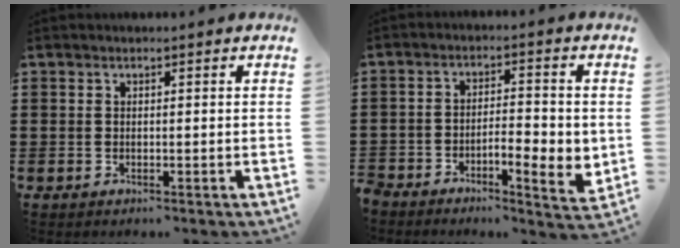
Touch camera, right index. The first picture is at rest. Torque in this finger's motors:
{"motor_torque": [0.97, 0.38, 0.19, 0.08]}